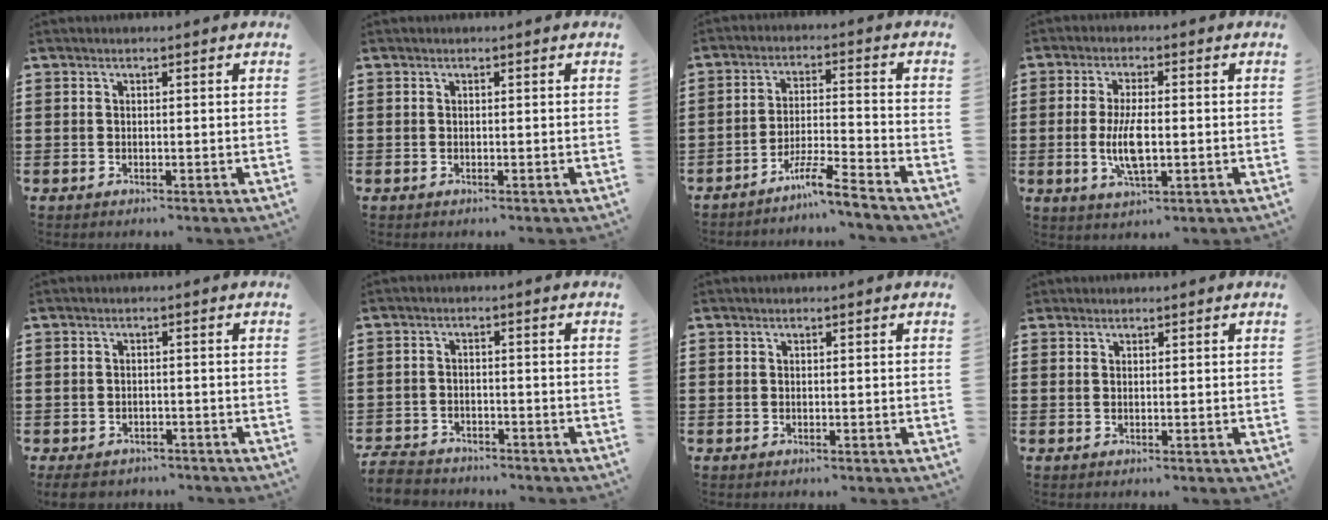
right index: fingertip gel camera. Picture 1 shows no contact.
{"total": 0.0}
{"total": 6.1, "force": [-5.4, -0.5, 2.7], "torque": [-0.061, -0.011, -0.106]}
{"total": 6.6, "force": [-0.8, 2.3, 6.1], "torque": [-0.135, -0.006, -0.022]}
{"total": 2.3, "force": [-2.1, 0.7, 0.3], "torque": [-0.018, 0.000, -0.048]}
{"total": 3.3, "force": [-3.3, 0.6, 0.2], "torque": [-0.022, -0.003, -0.073]}
{"total": 0.0}
{"total": 0.5, "force": [0.4, 0.2, -0.1], "torque": [0.001, 0.001, 0.009]}